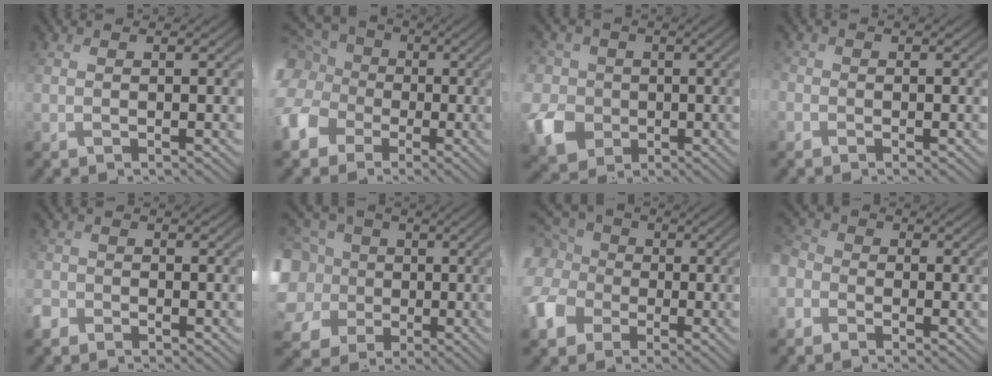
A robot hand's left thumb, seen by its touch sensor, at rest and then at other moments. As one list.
[{"total": 13.2, "force": [-0.7, 11.6, 6.3], "torque": [-0.221, -0.012, -0.032]}, {"total": 9.3, "force": [-1.5, 8.3, 4.0], "torque": [-0.129, -0.011, -0.045]}, {"total": 1.6, "force": [-0.8, 1.3, 0.3], "torque": [-0.007, -0.003, -0.022]}, {"total": 2.3, "force": [-1.7, 1.6, 0.4], "torque": [-0.012, -0.001, -0.047]}, {"total": 13.4, "force": [-0.4, 12.2, 5.7], "torque": [-0.221, -0.007, -0.029]}, {"total": 12.8, "force": [-1.6, 10.9, 6.5], "torque": [-0.216, -0.012, -0.046]}, {"total": 5.0, "force": [-2.5, 3.8, 2.1], "torque": [-0.069, -0.004, -0.062]}]